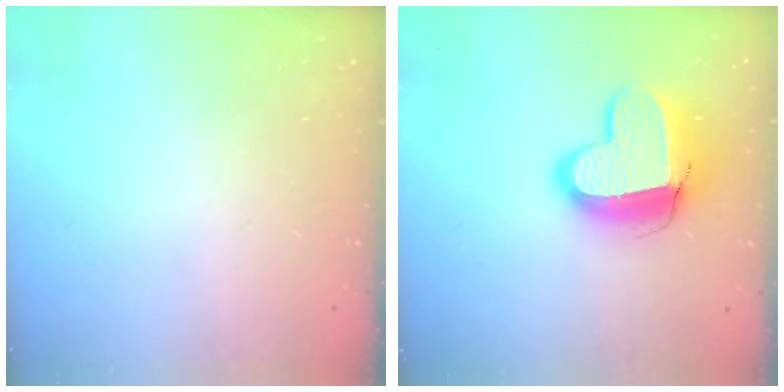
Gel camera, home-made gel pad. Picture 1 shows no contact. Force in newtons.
{"total": 14.4, "press": 14.4, "slide": 1.1}